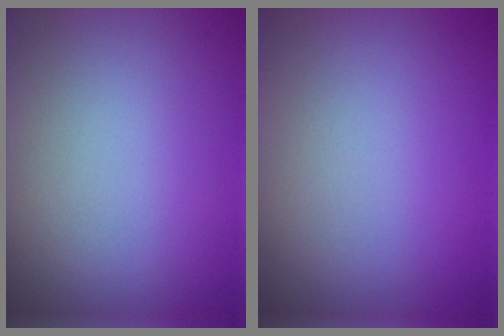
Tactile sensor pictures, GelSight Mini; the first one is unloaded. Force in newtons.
{"total": 0.0}